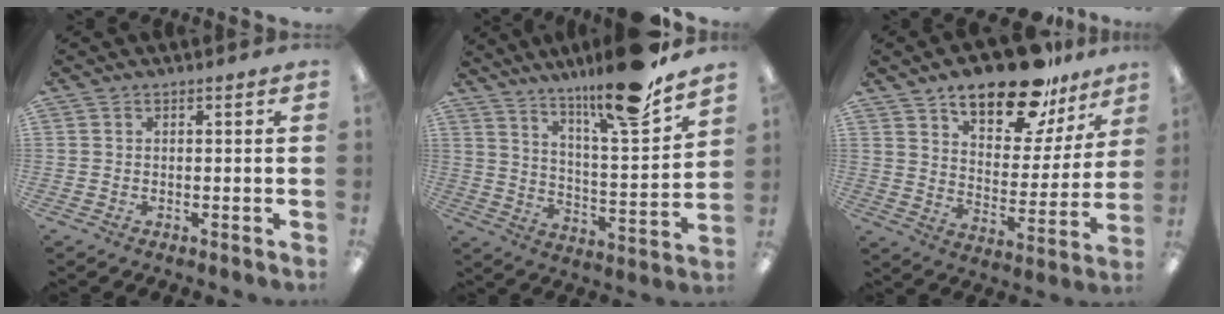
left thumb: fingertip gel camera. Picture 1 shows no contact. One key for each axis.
{"total": 16.7, "fx": 13.8, "fy": 1.8, "fz": 9.2, "tx": -0.152, "ty": -0.096, "tz": 0.224}
{"total": 18.7, "fx": 14.2, "fy": 7.3, "fz": 9.8, "tx": -0.155, "ty": -0.082, "tz": 0.242}